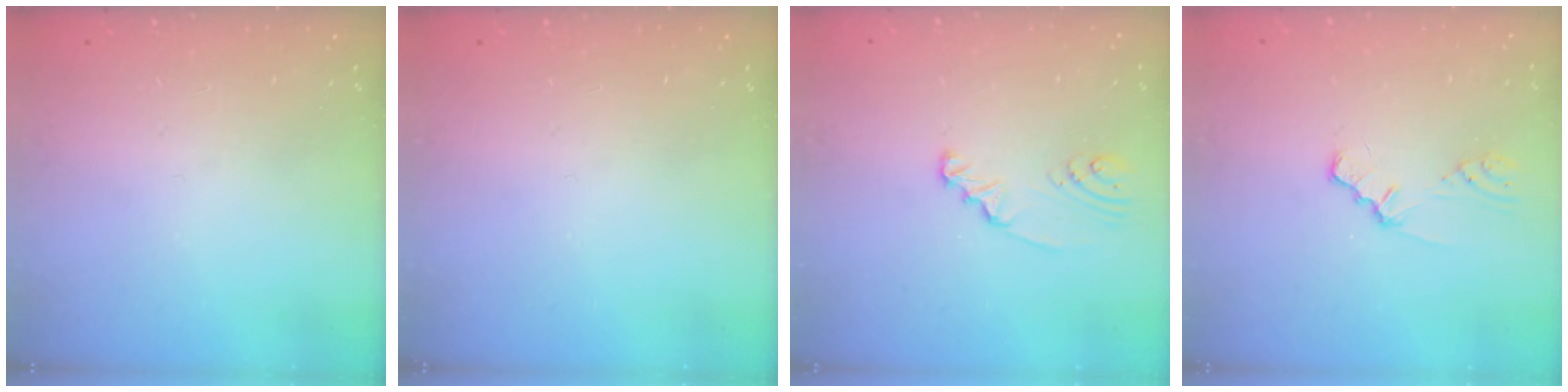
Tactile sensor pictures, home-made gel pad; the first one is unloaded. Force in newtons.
{"total": 0.0}
{"total": 2.3, "press": 2.3, "slide": 0.3}
{"total": 0.9, "press": 0.8, "slide": 0.3}